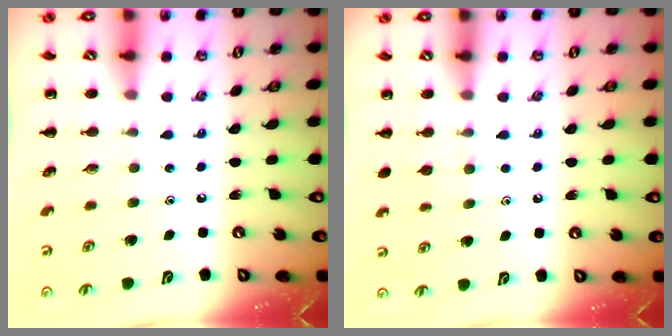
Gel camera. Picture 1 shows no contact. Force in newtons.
{"total": 4.5, "press": 4.2, "slide": 1.7}